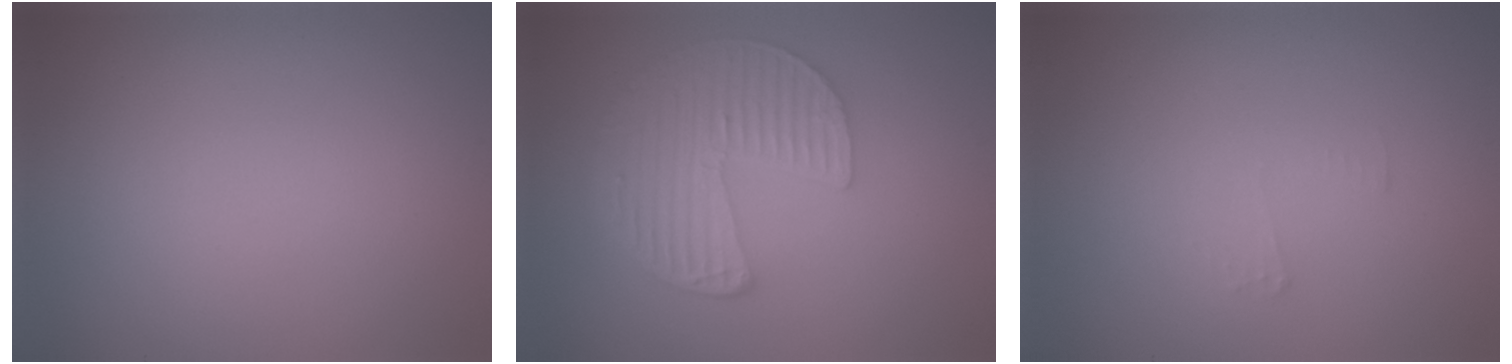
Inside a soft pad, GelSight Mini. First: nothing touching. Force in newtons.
{"total": 5.4, "press": 4.0, "slide": 3.7}
{"total": 0.7, "press": 0.7, "slide": 0.1}